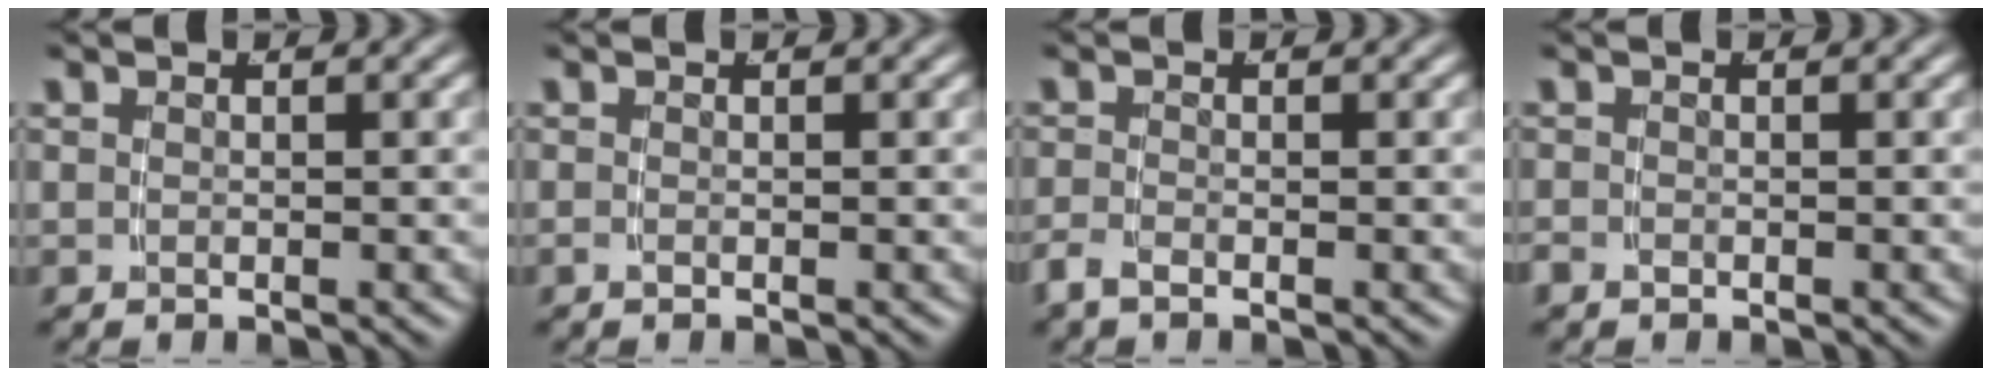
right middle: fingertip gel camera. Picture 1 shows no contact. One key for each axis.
{"total": 0.5, "fx": -0.5, "fy": -0.1, "fz": 0.2, "tx": -0.003, "ty": -0.004, "tz": -0.006}
{"total": 1.4, "fx": -1.2, "fy": 0.2, "fz": 0.7, "tx": -0.016, "ty": -0.006, "tz": -0.021}
{"total": 1.0, "fx": -0.9, "fy": 0.4, "fz": 0.2, "tx": -0.008, "ty": -0.007, "tz": -0.011}